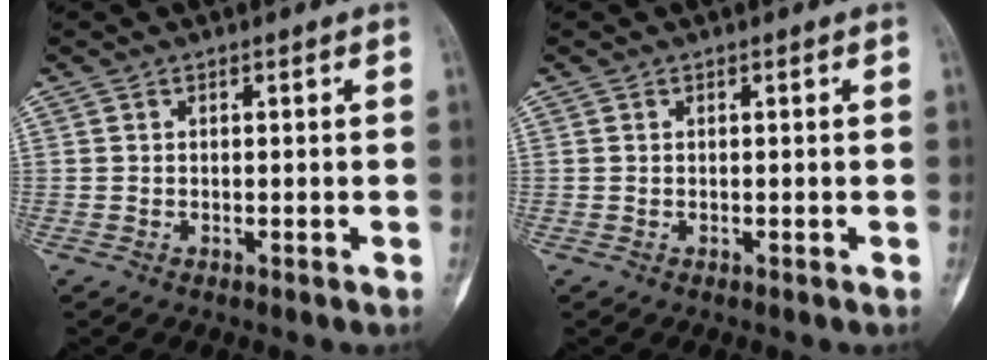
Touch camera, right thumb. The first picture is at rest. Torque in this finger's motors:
{"motor_torque": [0.40, 0.20, 0.00, 0.05, 0.00]}